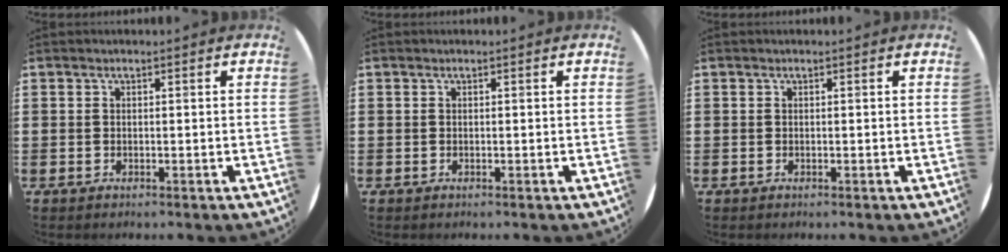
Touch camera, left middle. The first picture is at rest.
{"total": 0.0}
{"total": 0.0}